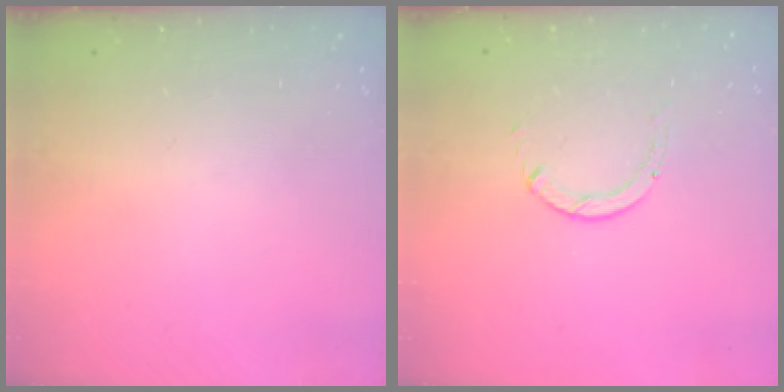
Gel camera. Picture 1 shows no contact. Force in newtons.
{"total": 0.9, "press": 0.9, "slide": 0.1}